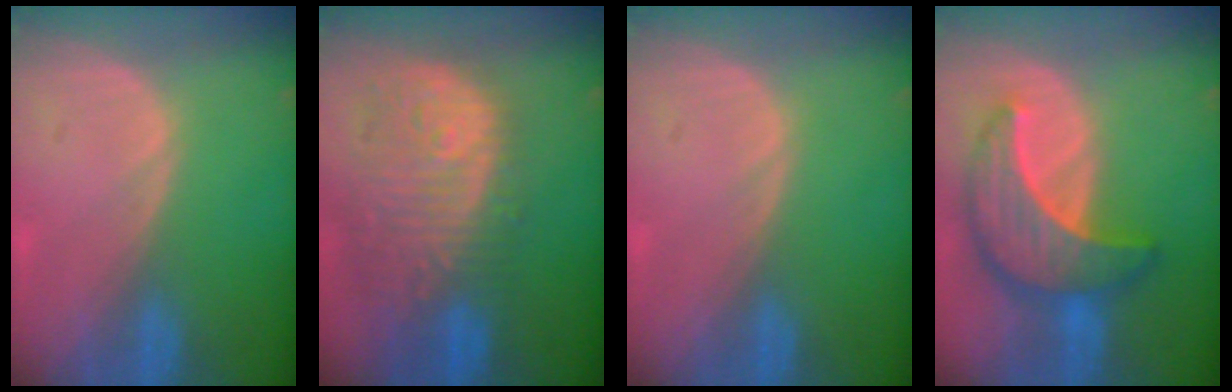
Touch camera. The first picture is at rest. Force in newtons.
{"total": 12.7, "press": 11.0, "slide": 6.3}
{"total": 0.0}
{"total": 9.9, "press": 9.8, "slide": 0.6}